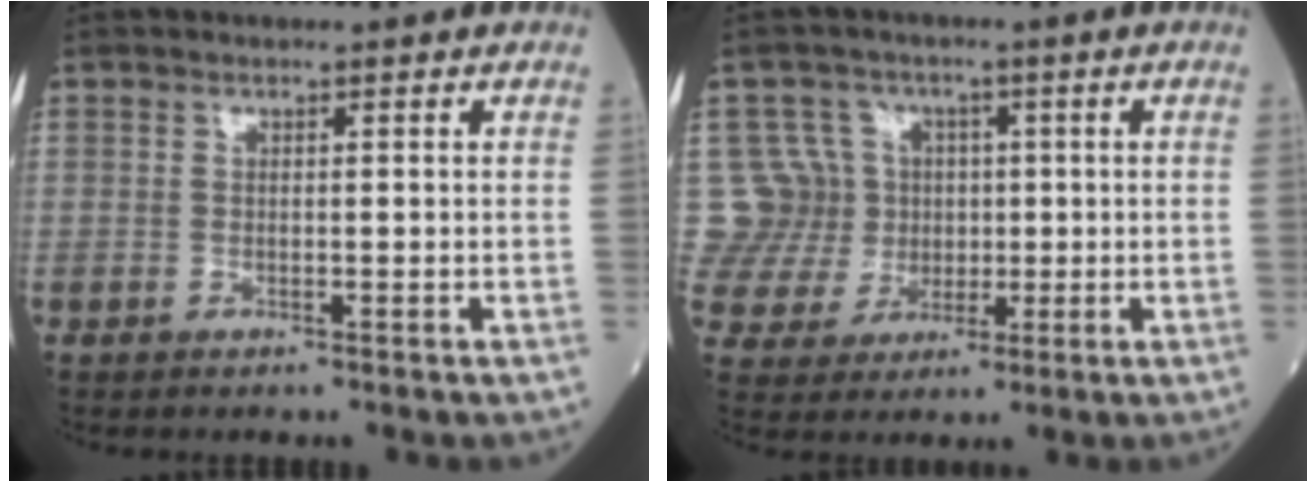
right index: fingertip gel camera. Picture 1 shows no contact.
{"total": 9.0, "force": [1.3, 8.9, 0.5], "torque": [-0.011, 0.032, 0.031]}